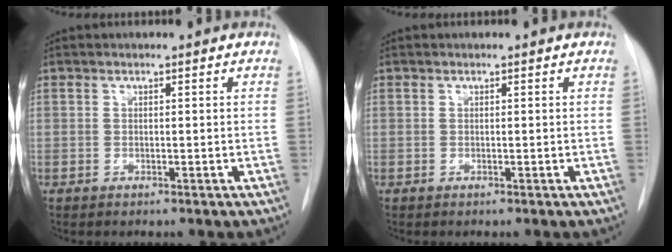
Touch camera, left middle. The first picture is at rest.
{"total": 0.0}